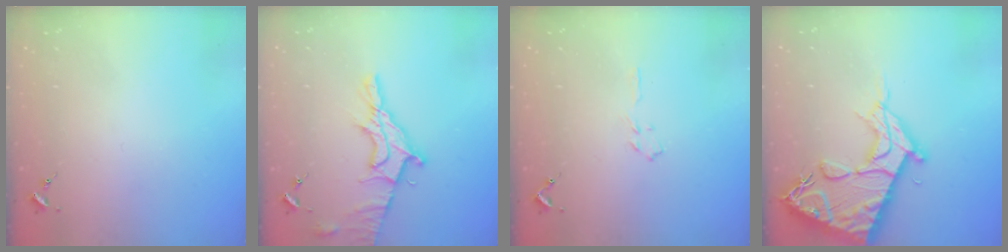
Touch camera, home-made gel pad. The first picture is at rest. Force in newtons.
{"total": 13.5, "press": 13.4, "slide": 1.3}
{"total": 3.2, "press": 3.1, "slide": 0.4}
{"total": 19.5, "press": 19.4, "slide": 1.8}